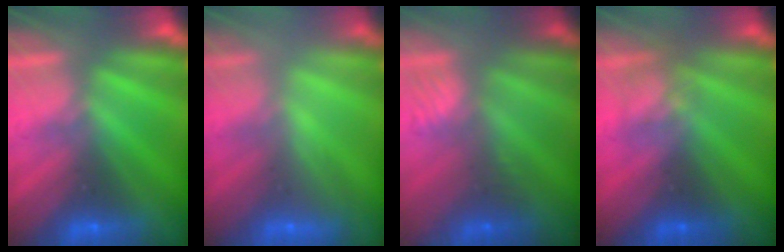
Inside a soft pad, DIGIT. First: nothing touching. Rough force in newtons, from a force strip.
{"total": 2.2}
{"total": 2.4}
{"total": 2.4}